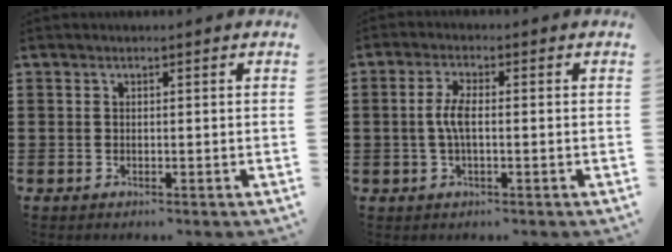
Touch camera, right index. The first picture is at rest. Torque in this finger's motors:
{"motor_torque": [0.77, -0.53, 0.46, 0.12]}